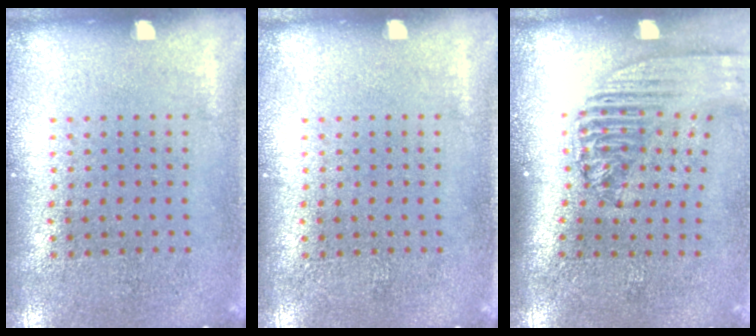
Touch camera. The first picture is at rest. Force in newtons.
{"total": 0.0}
{"total": 2.1, "press": 1.7, "slide": 1.3}